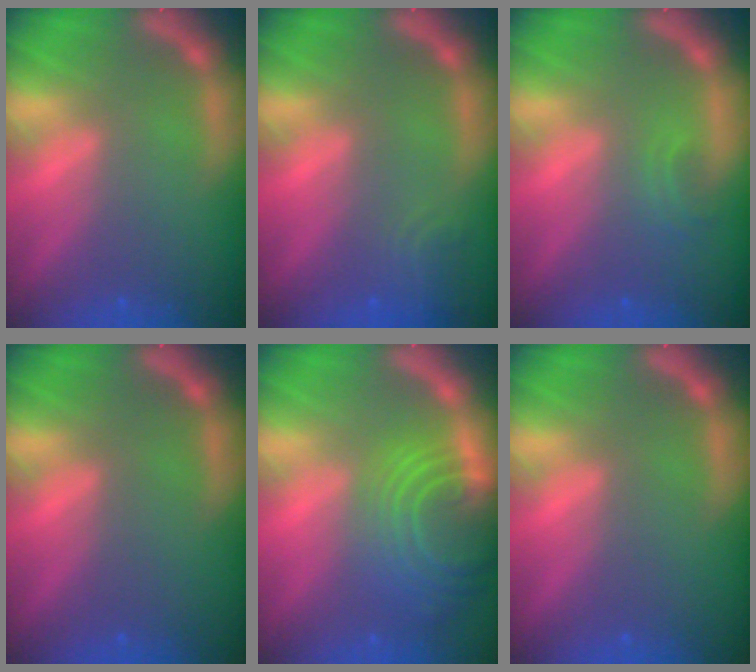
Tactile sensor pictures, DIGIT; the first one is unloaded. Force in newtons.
{"total": 2.4}
{"total": 1.4}
{"total": 0.0}
{"total": 10.0}
{"total": 0.0}